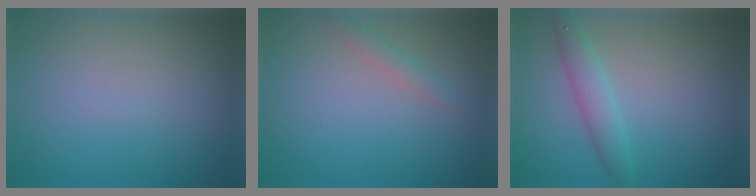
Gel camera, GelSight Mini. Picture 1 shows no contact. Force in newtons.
{"total": 1.3, "press": 1.3, "slide": 0.2}
{"total": 2.5, "press": 2.5, "slide": 0.2}